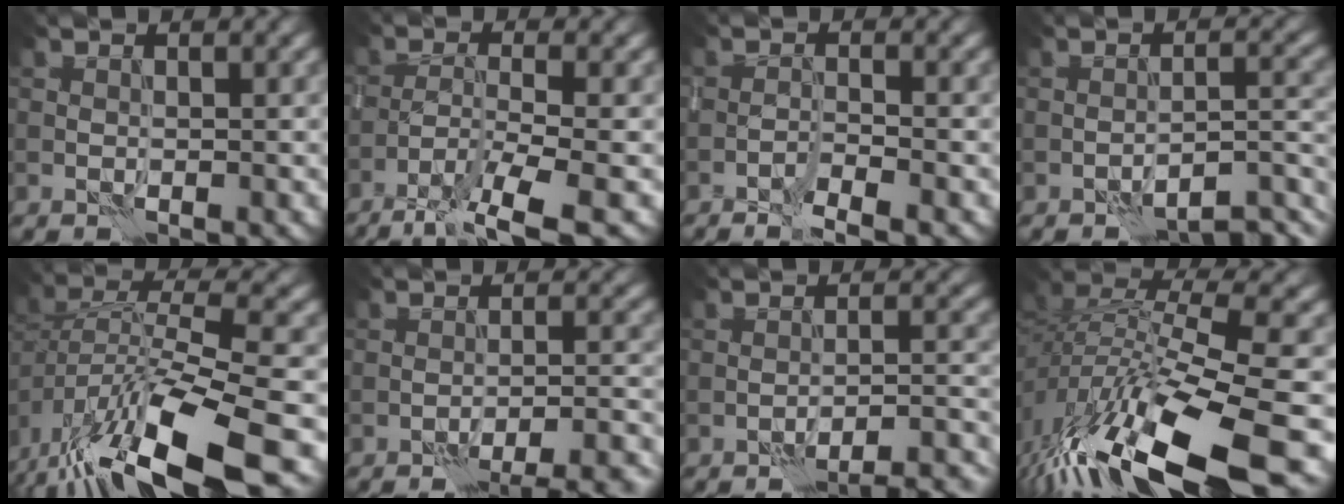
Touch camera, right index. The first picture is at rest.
{"total": 6.7, "force": [-4.5, 1.2, 4.8], "torque": [-0.080, -0.002, -0.084]}
{"total": 2.3, "force": [-1.7, 0.2, 1.5], "torque": [-0.027, 0.004, -0.036]}
{"total": 5.7, "force": [-4.9, 1.0, 2.8], "torque": [-0.026, 0.015, -0.068]}
{"total": 12.9, "force": [-7.3, 5.2, 9.3], "torque": [-0.177, -0.005, -0.117]}
{"total": 7.9, "force": [-6.5, 1.9, 4.1], "torque": [-0.040, 0.013, -0.071]}
{"total": 8.4, "force": [-7.4, 1.9, 3.5], "torque": [-0.028, 0.016, -0.081]}
{"total": 14.7, "force": [-8.5, 4.7, 11.1], "torque": [-0.237, 0.000, -0.135]}